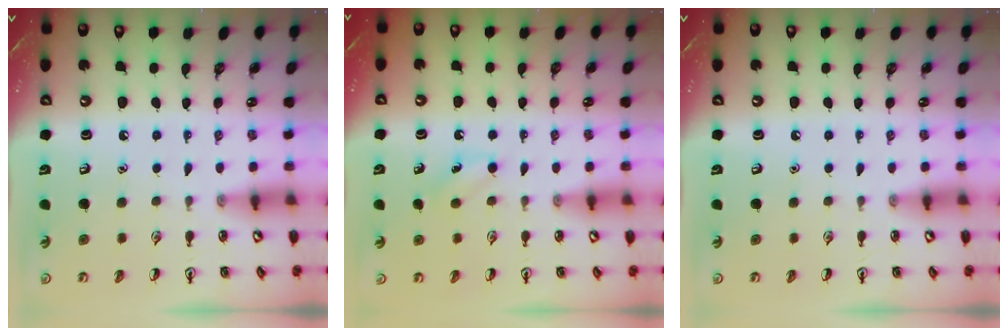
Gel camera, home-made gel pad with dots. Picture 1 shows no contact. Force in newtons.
{"total": 3.5, "press": 3.3, "slide": 1.2}
{"total": 0.0}